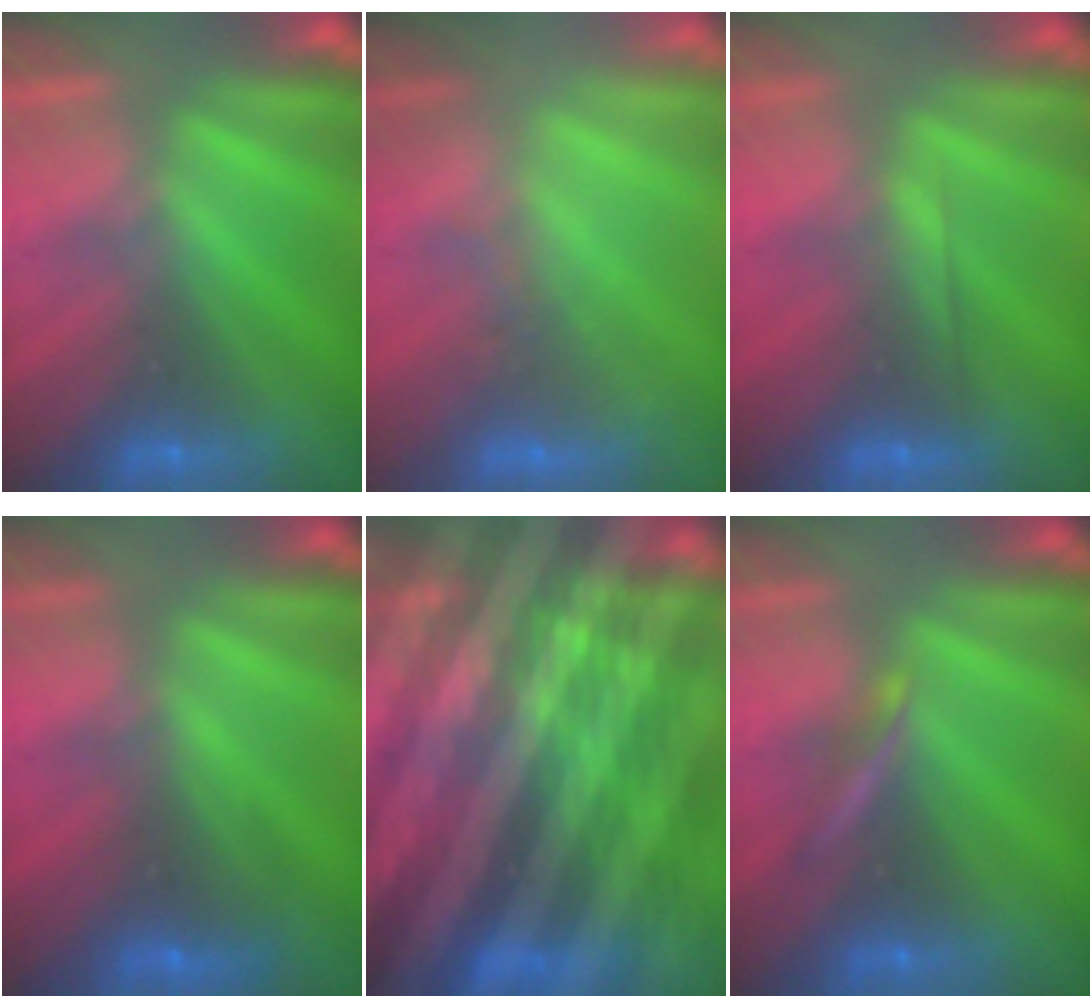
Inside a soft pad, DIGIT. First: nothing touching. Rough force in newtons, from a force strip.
{"total": 2.8}
{"total": 1.9}
{"total": 2.6}
{"total": 6.9}
{"total": 2.2}